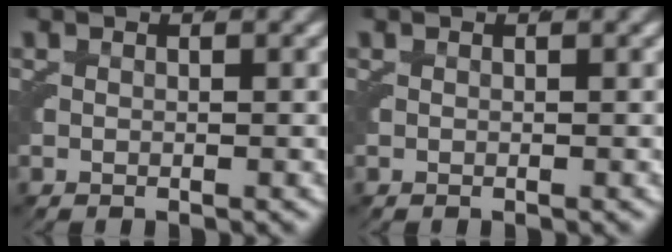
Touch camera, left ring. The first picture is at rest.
{"total": 0.0}